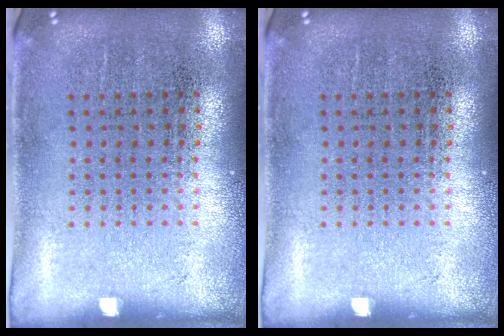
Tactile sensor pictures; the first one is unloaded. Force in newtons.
{"total": 0.0}